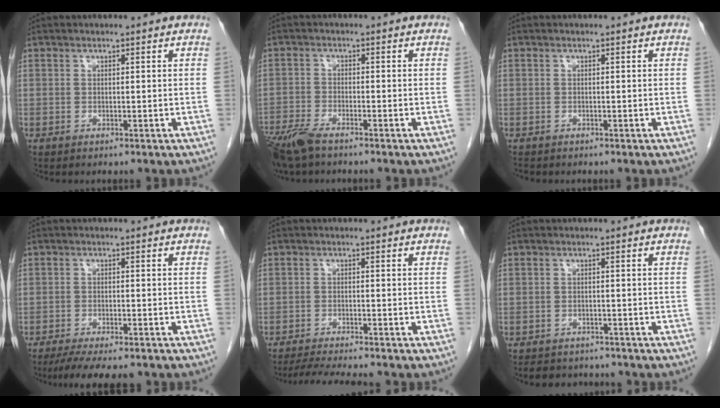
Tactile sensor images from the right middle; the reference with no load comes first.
{"total": 6.9, "force": [-5.4, 1.6, 3.9], "torque": [-0.080, -0.017, -0.103]}
{"total": 0.8, "force": [-0.6, 0.4, 0.1], "torque": [-0.010, -0.001, -0.011]}
{"total": 8.6, "force": [-7.2, 1.9, 4.4], "torque": [-0.058, -0.011, -0.109]}
{"total": 6.7, "force": [-6.0, 0.1, 2.9], "torque": [-0.045, -0.015, -0.097]}
{"total": 5.4, "force": [-4.9, 2.2, 1.0], "torque": [-0.012, 0.002, -0.065]}